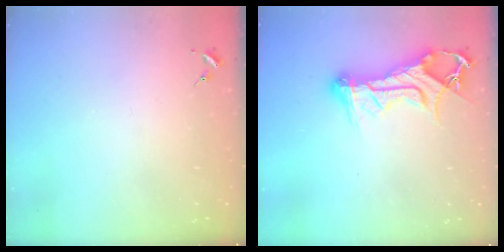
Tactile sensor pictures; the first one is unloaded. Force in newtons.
{"total": 18.2, "press": 18.2, "slide": 1.8}